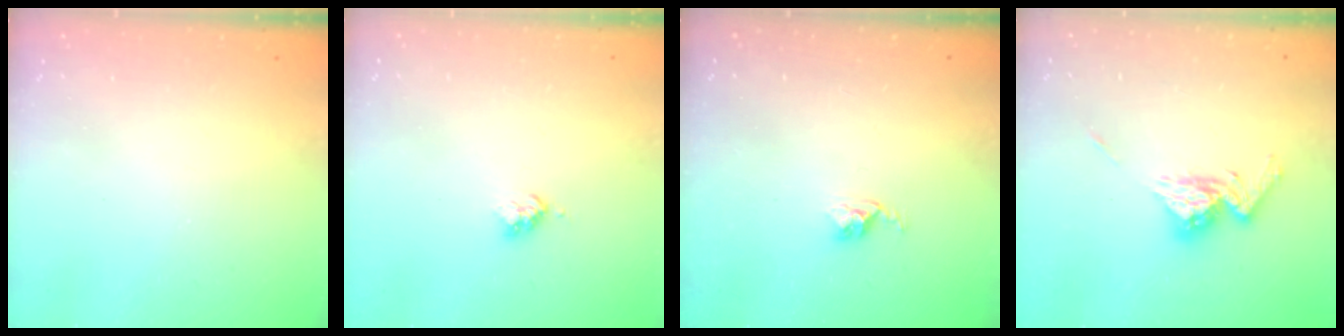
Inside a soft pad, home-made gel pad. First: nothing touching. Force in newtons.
{"total": 3.0, "press": 2.9, "slide": 0.4}
{"total": 2.5, "press": 2.5, "slide": 0.4}
{"total": 11.2, "press": 11.1, "slide": 0.9}